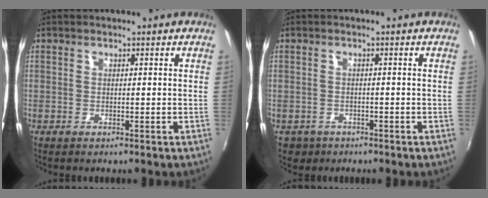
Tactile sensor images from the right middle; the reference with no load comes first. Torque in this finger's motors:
{"motor_torque": [0.42, -0.41, 0.09, 0.02]}